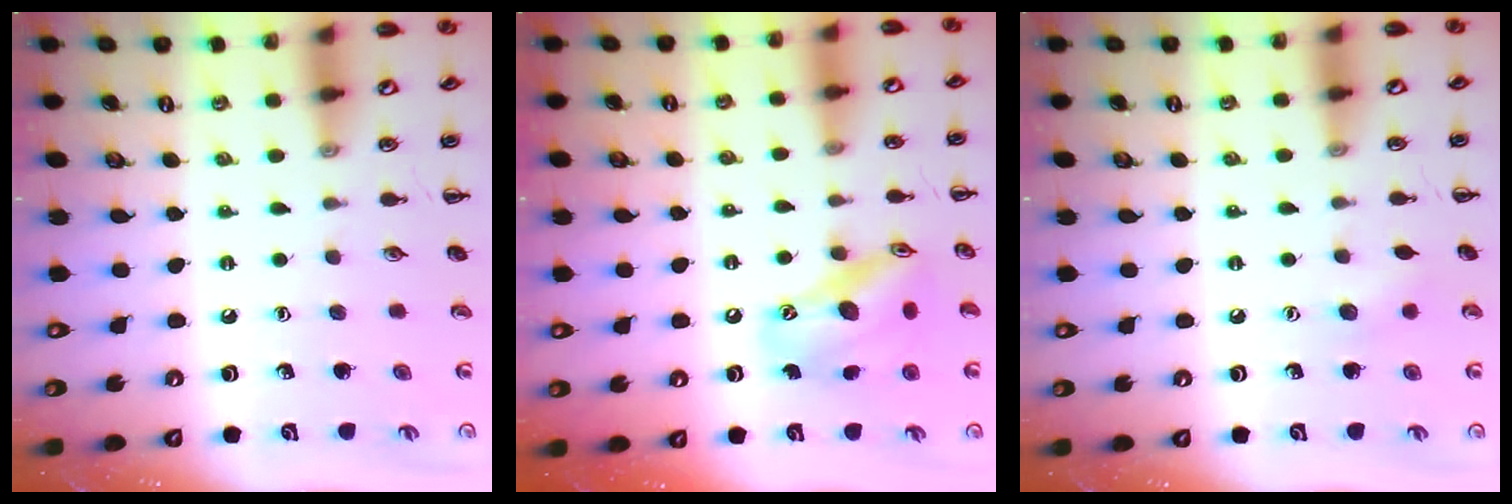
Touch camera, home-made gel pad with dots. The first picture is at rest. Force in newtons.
{"total": 14.4, "press": 14.1, "slide": 2.8}
{"total": 5.5, "press": 5.3, "slide": 1.2}